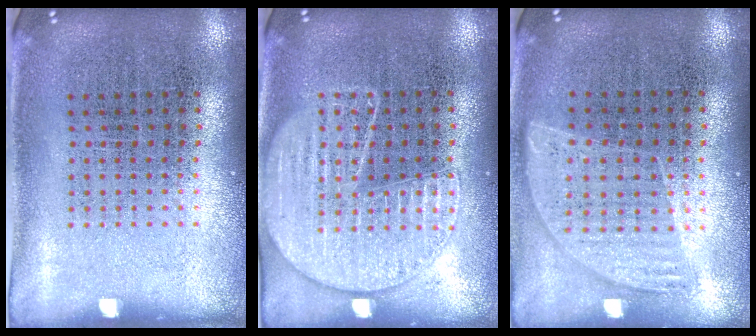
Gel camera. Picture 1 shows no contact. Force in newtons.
{"total": 1.4, "press": 1.4, "slide": 0.2}
{"total": 0.9, "press": 0.8, "slide": 0.3}